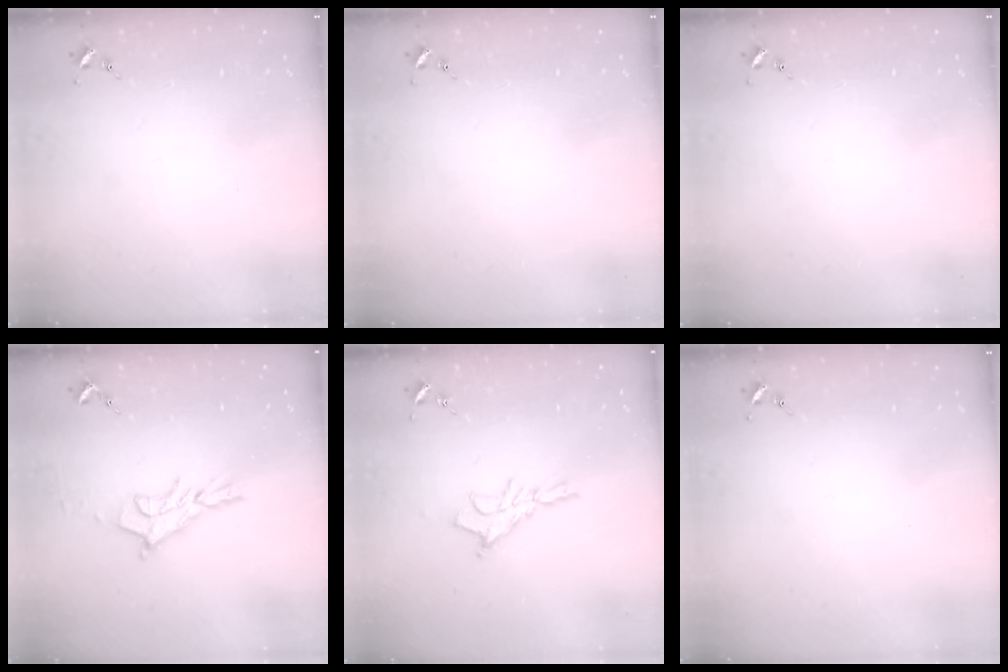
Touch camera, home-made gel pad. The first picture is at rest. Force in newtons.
{"total": 0.0}
{"total": 0.0}
{"total": 11.1, "press": 11.1, "slide": 0.9}
{"total": 10.2, "press": 10.1, "slide": 0.9}
{"total": 0.0}